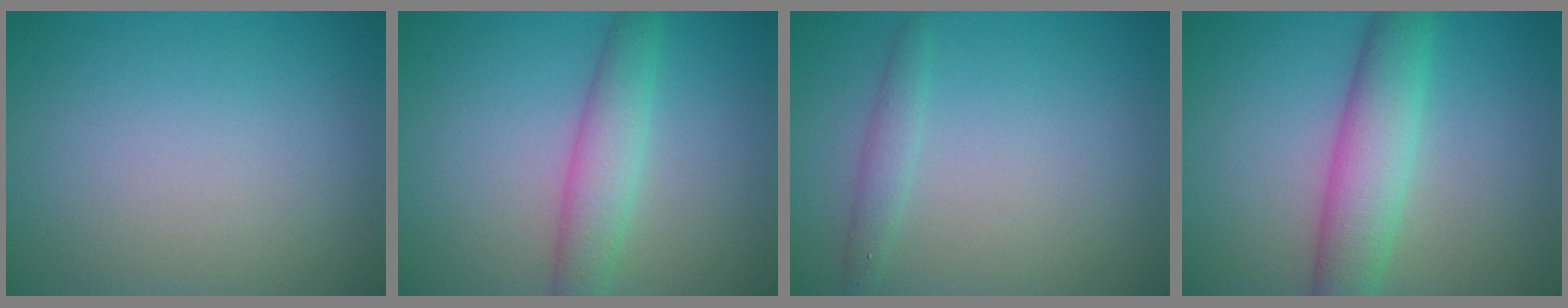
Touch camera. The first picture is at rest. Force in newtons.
{"total": 3.7, "press": 3.7, "slide": 0.1}
{"total": 1.5, "press": 1.5, "slide": 0.0}
{"total": 5.4, "press": 5.4, "slide": 0.2}